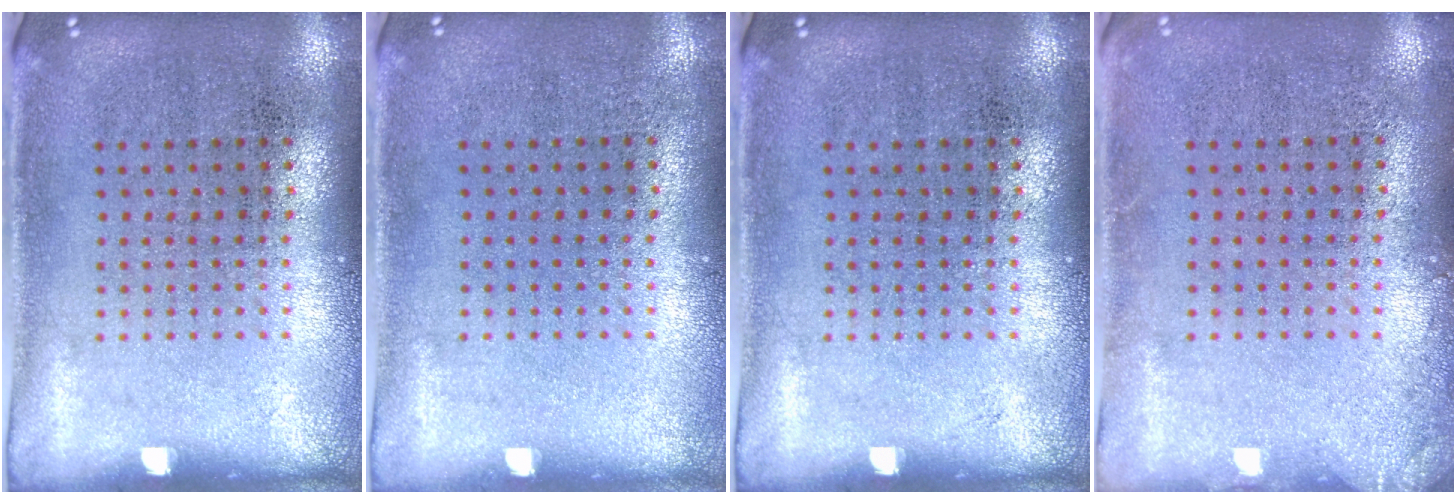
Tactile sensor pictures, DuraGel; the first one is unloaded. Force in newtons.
{"total": 0.0}
{"total": 0.0}
{"total": 1.1, "press": 1.0, "slide": 0.2}